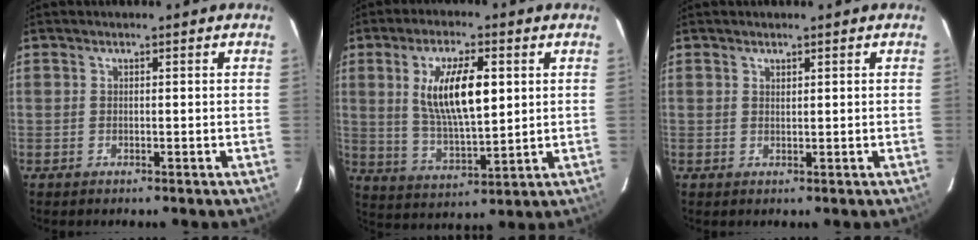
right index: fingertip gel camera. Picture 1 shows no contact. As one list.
[{"total": 12.6, "force": [3.1, 4.2, 11.5], "torque": [-0.212, 0.000, 0.063]}, {"total": 0.7, "force": [0.6, 0.2, 0.3], "torque": [-0.004, 0.001, 0.011]}]